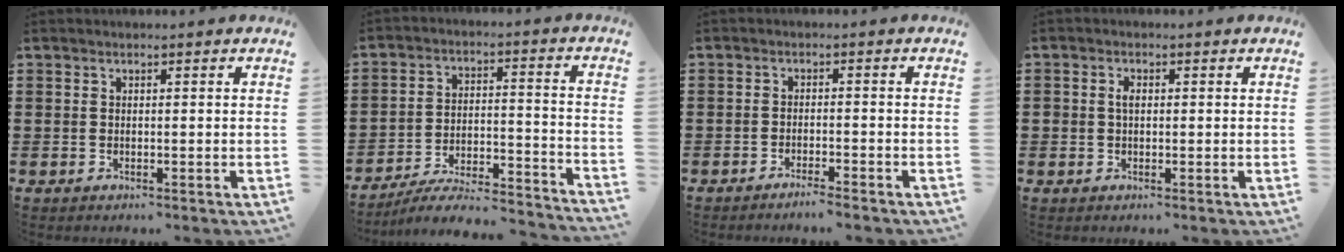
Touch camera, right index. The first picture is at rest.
{"total": 6.2, "force": [-5.7, 0.3, 2.4], "torque": [-0.042, -0.001, -0.114]}
{"total": 2.0, "force": [-1.7, -0.9, 0.4], "torque": [-0.001, 0.002, -0.033]}
{"total": 1.6, "force": [0.2, 1.0, 1.2], "torque": [-0.026, 0.007, 0.002]}